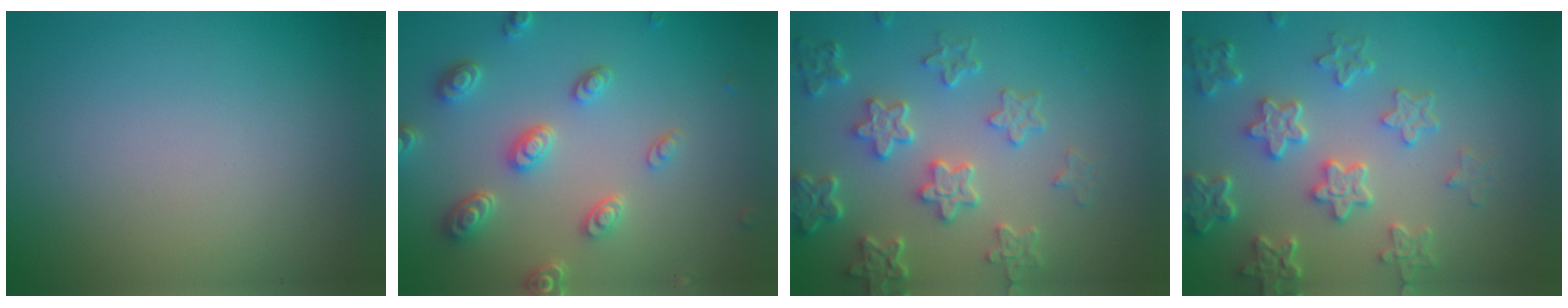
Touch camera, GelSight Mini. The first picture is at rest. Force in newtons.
{"total": 4.6, "press": 3.6, "slide": 2.8}
{"total": 5.5, "press": 4.4, "slide": 3.3}
{"total": 5.6, "press": 4.4, "slide": 3.4}